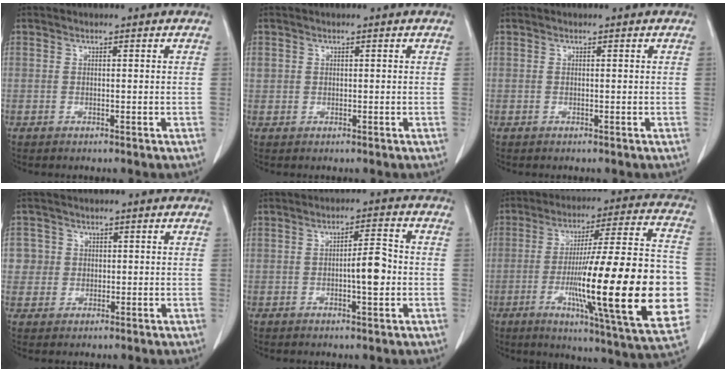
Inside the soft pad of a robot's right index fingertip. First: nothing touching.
{"total": 1.1, "force": [0.3, 1.0, 0.2], "torque": [0.004, 0.010, 0.005]}
{"total": 0.0}
{"total": 3.4, "force": [0.5, 3.3, -0.2], "torque": [0.023, 0.007, 0.009]}
{"total": 5.1, "force": [-0.8, 0.9, 4.9], "torque": [-0.079, 0.006, -0.011]}
{"total": 29.1, "force": [-5.2, 2.2, 28.5], "torque": [-0.386, -0.010, -0.084]}